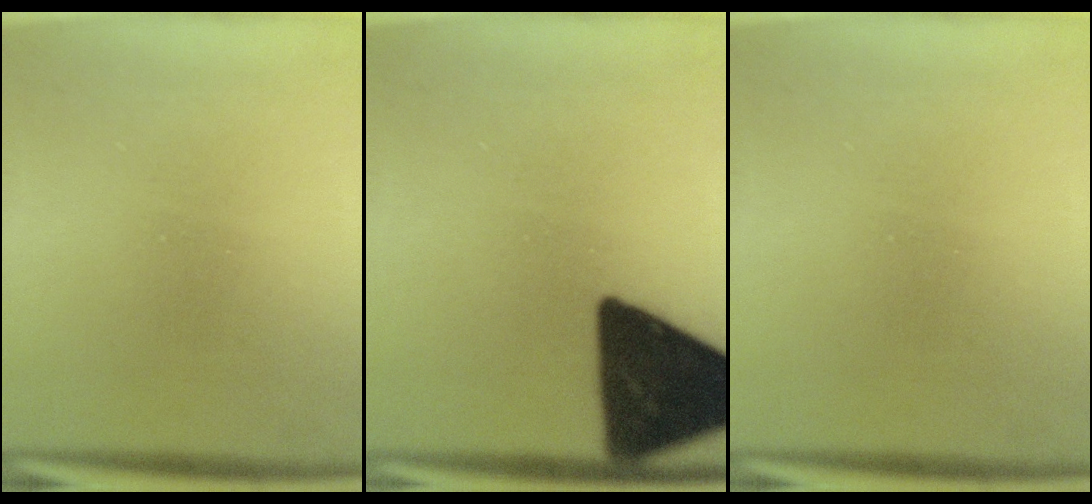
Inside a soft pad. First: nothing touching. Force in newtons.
{"total": 15.9}
{"total": 0.0}